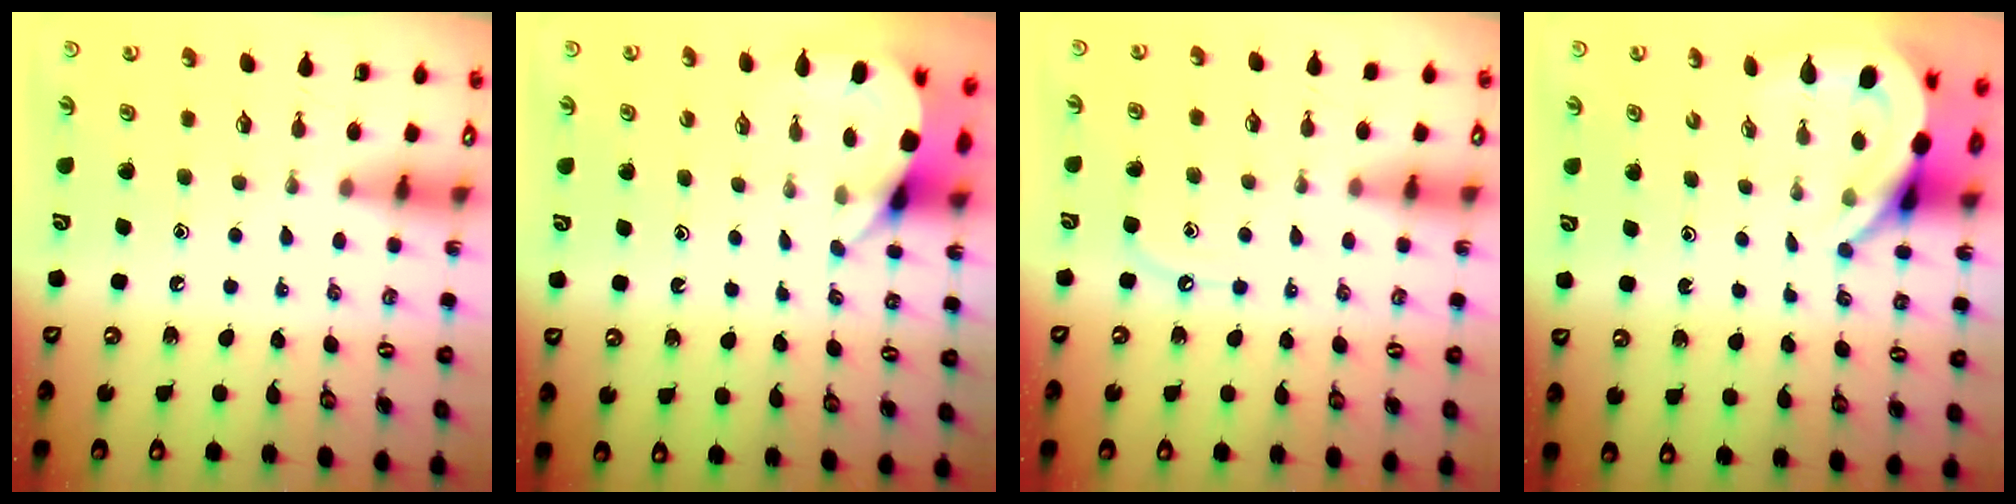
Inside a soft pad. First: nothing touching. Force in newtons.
{"total": 3.9, "press": 3.8, "slide": 0.3}
{"total": 4.0, "press": 3.9, "slide": 0.6}
{"total": 6.6, "press": 6.6, "slide": 0.6}